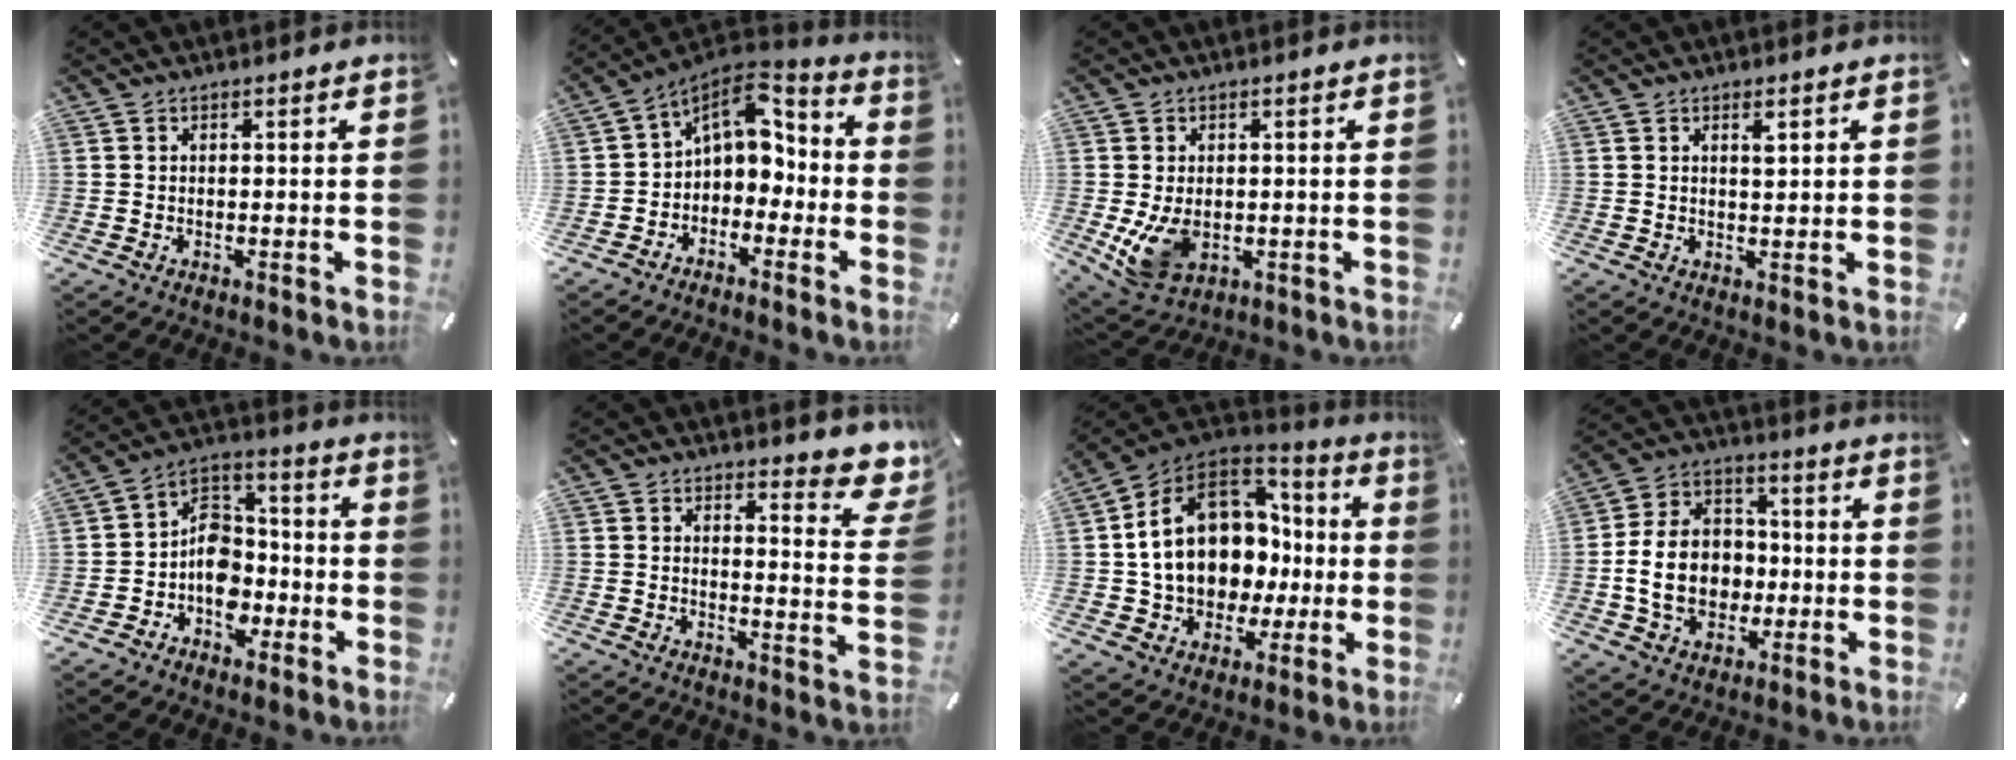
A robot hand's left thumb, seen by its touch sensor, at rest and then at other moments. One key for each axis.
{"total": 8.5, "fx": 2.2, "fy": 6.6, "fz": 4.9, "tx": -0.079, "ty": -0.014, "tz": 0.042}
{"total": 8.1, "fx": -0.8, "fy": 5.9, "fz": 5.4, "tx": -0.112, "ty": -0.006, "tz": -0.011}
{"total": 2.0, "fx": 1.0, "fy": 0.6, "fz": 1.6, "tx": -0.019, "ty": -0.005, "tz": 0.014}
{"total": 10.7, "fx": -4.1, "fy": 8.5, "fz": 4.9, "tx": -0.073, "ty": 0.032, "tz": -0.069}
{"total": 7.9, "fx": 5.9, "fy": 3.4, "fz": 4.1, "tx": -0.032, "ty": -0.052, "tz": 0.100}
{"total": 17.8, "fx": 2.0, "fy": 14.4, "fz": 10.4, "tx": -0.212, "ty": -0.010, "tz": 0.041}
{"total": 14.0, "fx": -2.3, "fy": 11.1, "fz": 8.1, "tx": -0.194, "ty": 0.016, "tz": -0.040}